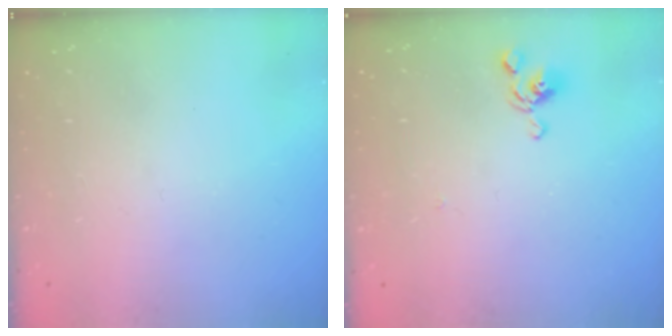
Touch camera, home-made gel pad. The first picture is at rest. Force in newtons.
{"total": 5.5, "press": 5.5, "slide": 0.5}